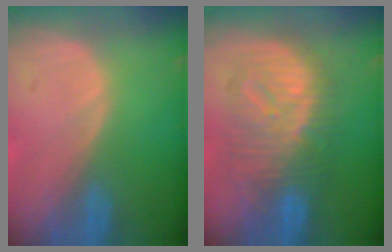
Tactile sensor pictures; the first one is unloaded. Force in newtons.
{"total": 9.6, "press": 9.6, "slide": 0.5}